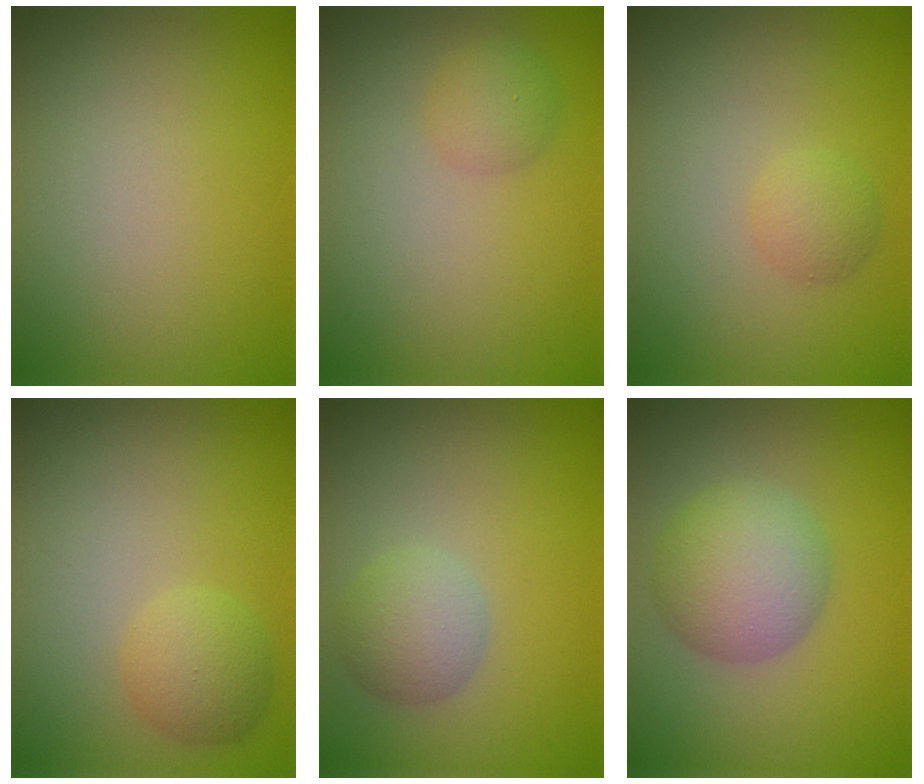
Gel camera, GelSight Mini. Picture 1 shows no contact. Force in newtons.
{"total": 1.9, "press": 1.9, "slide": 0.1}
{"total": 1.6, "press": 1.6, "slide": 0.1}
{"total": 2.5, "press": 2.5, "slide": 0.1}
{"total": 3.0, "press": 3.0, "slide": 0.0}
{"total": 5.4, "press": 5.4, "slide": 0.1}